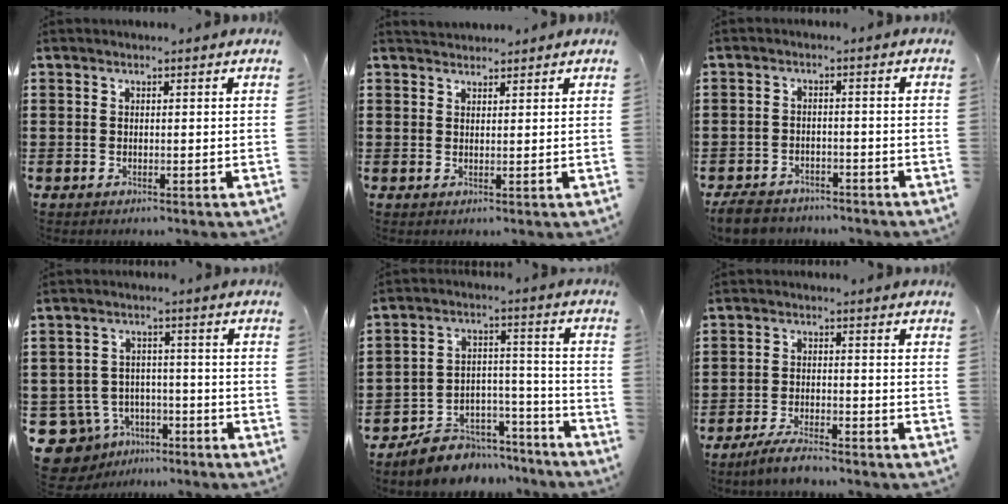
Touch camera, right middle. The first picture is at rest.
{"total": 1.7, "force": [1.6, 0.3, -0.2], "torque": [-0.002, 0.002, 0.033]}
{"total": 3.5, "force": [-3.4, 0.9, 0.4], "torque": [-0.024, 0.000, -0.076]}
{"total": 6.2, "force": [-4.4, 4.0, 1.6], "torque": [-0.067, 0.011, -0.091]}
{"total": 6.6, "force": [-6.0, 2.8, 0.1], "torque": [-0.007, 0.020, -0.117]}
{"total": 3.9, "force": [-3.5, 0.4, 1.7], "torque": [-0.035, 0.002, -0.071]}